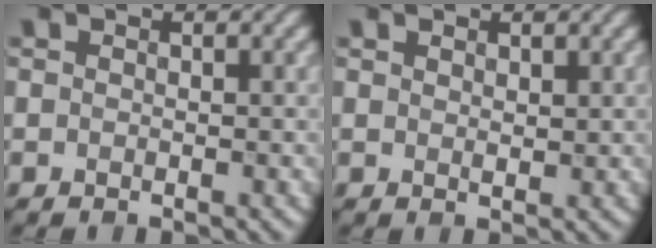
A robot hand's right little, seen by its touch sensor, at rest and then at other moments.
{"total": 1.0, "force": [0.7, 0.3, 0.5], "torque": [-0.010, -0.003, 0.017]}